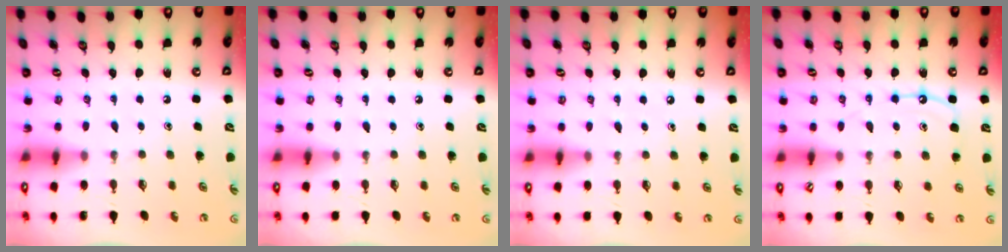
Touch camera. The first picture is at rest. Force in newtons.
{"total": 3.6, "press": 3.5, "slide": 0.6}
{"total": 2.2, "press": 2.2, "slide": 0.3}
{"total": 9.2, "press": 9.2, "slide": 0.8}